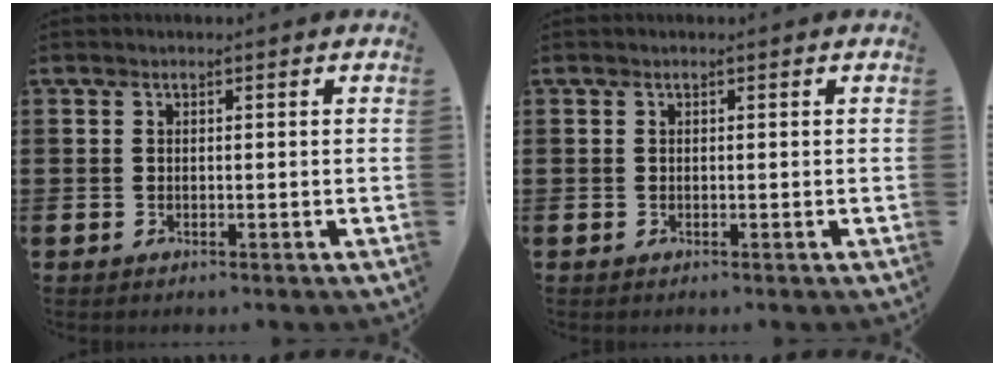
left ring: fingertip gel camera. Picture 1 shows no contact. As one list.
[{"total": 0.0}]